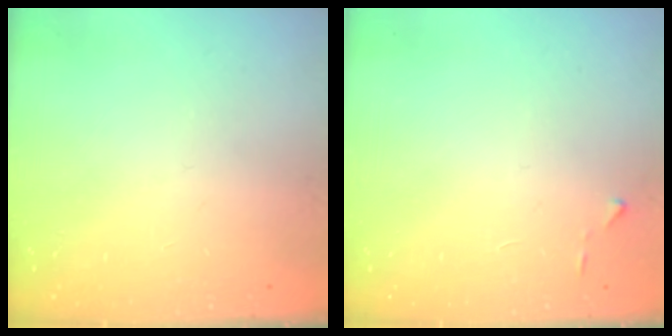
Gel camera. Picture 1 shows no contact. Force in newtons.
{"total": 3.7, "press": 3.7, "slide": 0.4}